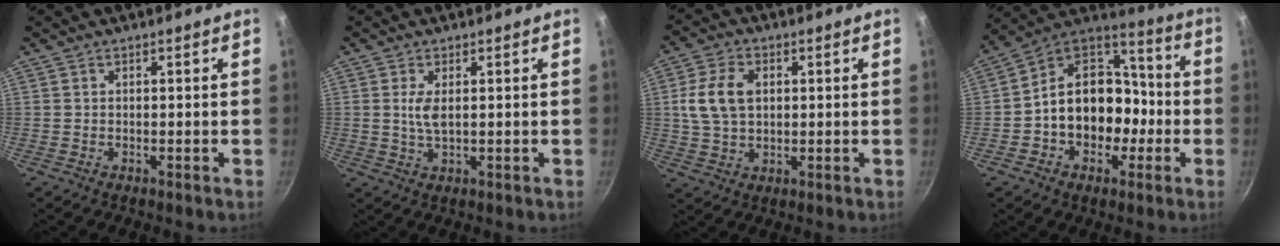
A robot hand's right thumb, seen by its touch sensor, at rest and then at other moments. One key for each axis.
{"total": 3.3, "fx": 0.7, "fy": 1.3, "fz": 3.0, "tx": -0.060, "ty": -0.005, "tz": 0.014}
{"total": 9.1, "fx": 1.6, "fy": 6.1, "fz": 6.5, "tx": -0.116, "ty": 0.007, "tz": 0.028}
{"total": 17.3, "fx": -3.5, "fy": 13.4, "fz": 10.4, "tx": -0.120, "ty": 0.061, "tz": -0.067}